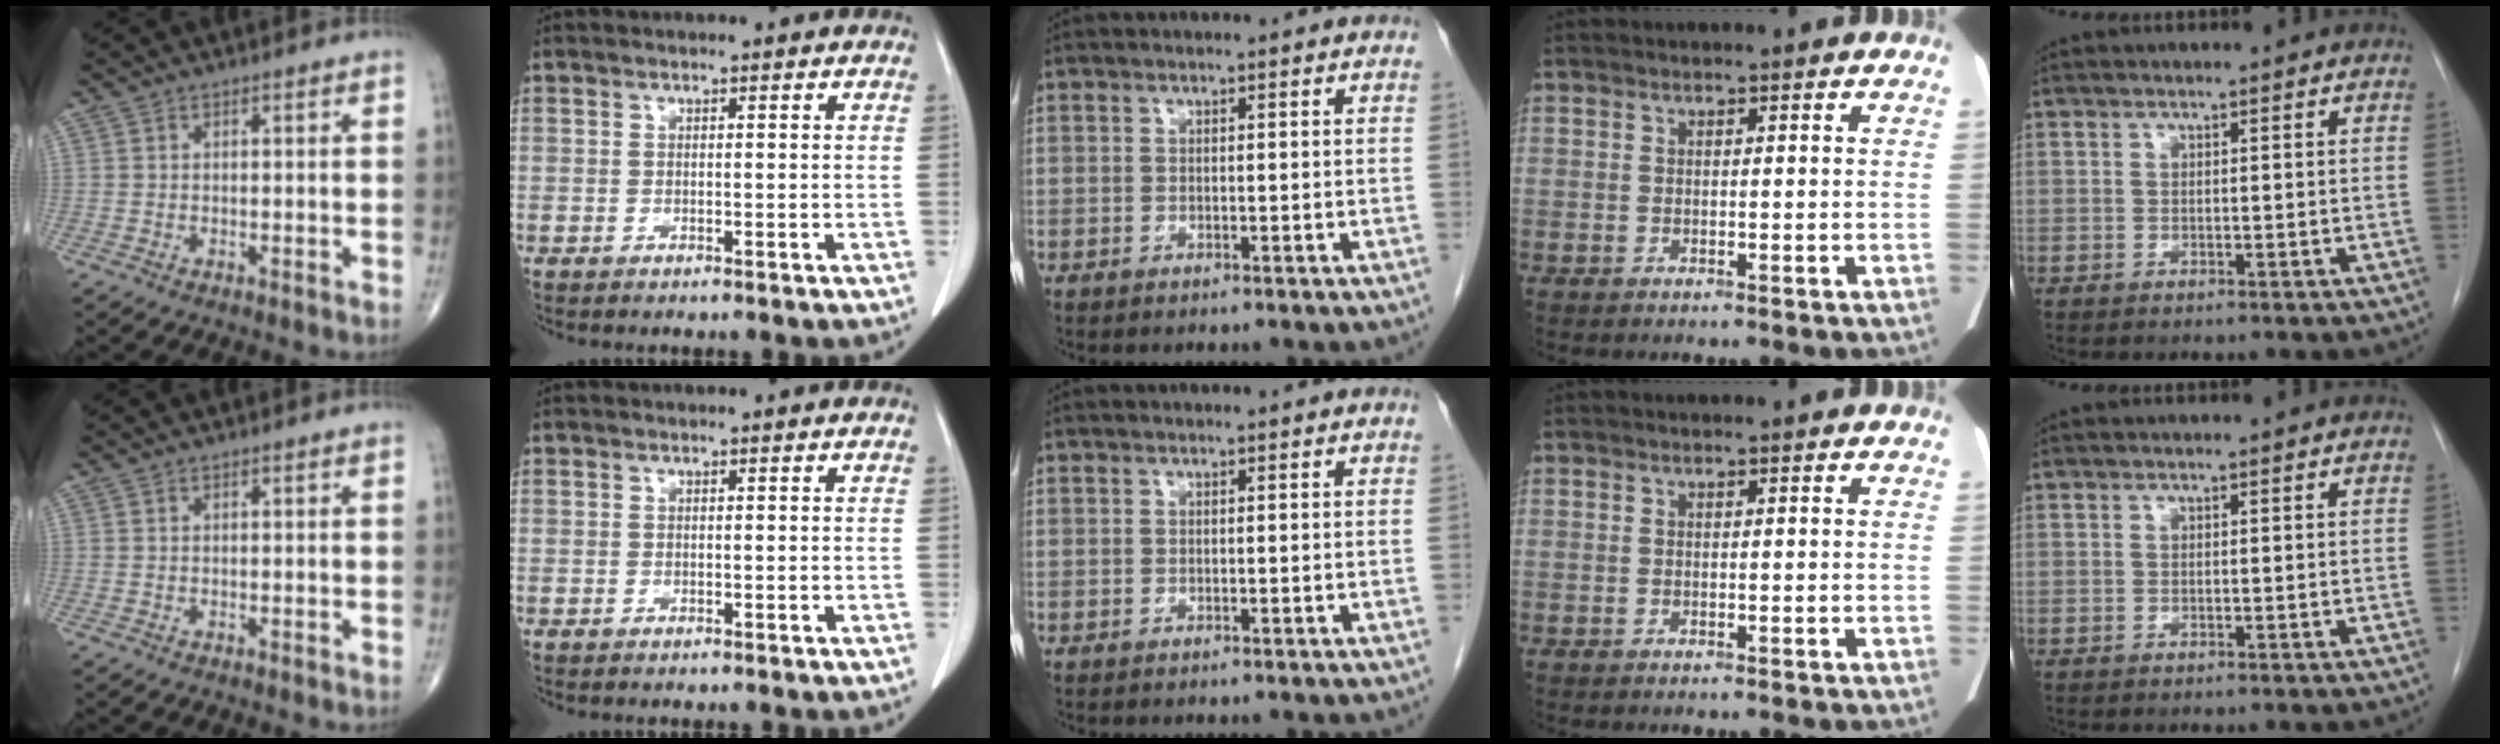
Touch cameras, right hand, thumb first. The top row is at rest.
{}